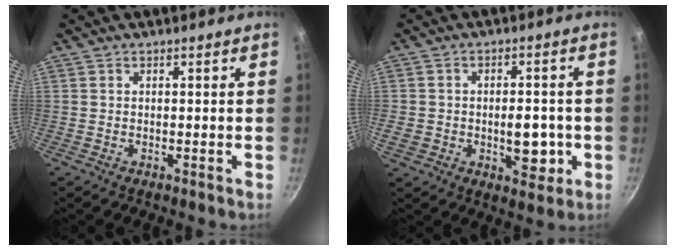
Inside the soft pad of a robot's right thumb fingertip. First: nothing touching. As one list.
[{"total": 9.4, "force": [-1.4, 6.1, 7.0], "torque": [-0.070, 0.004, -0.017]}]